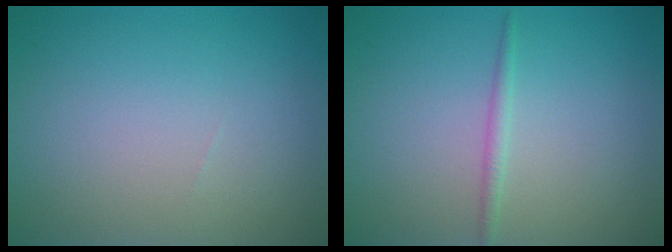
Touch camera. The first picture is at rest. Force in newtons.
{"total": 1.0, "press": 1.0, "slide": 0.0}